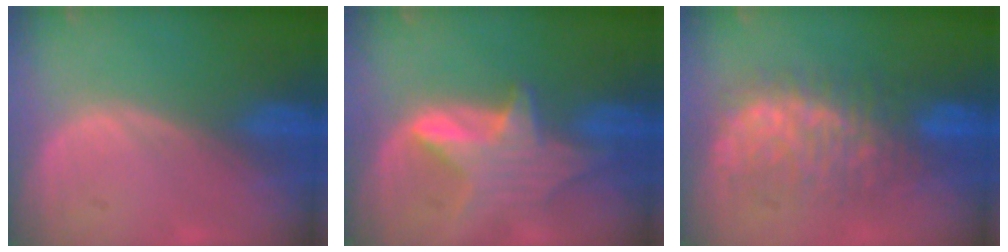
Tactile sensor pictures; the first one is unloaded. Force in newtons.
{"total": 6.3, "press": 6.2, "slide": 0.8}
{"total": 8.8, "press": 8.8, "slide": 0.6}